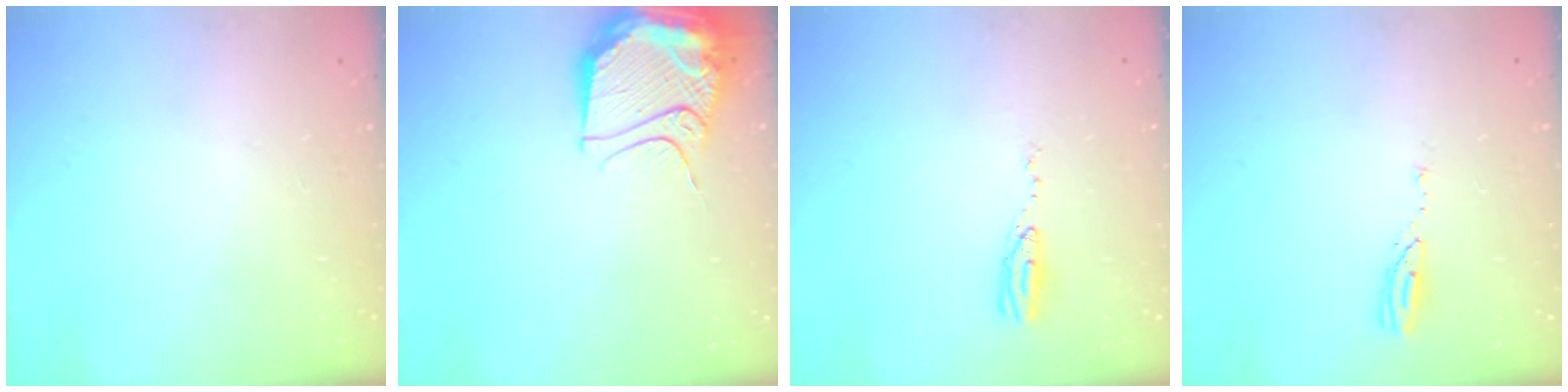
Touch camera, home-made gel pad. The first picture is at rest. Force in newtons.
{"total": 14.2, "press": 14.2, "slide": 1.4}
{"total": 5.0, "press": 4.7, "slide": 1.5}
{"total": 3.6, "press": 3.6, "slide": 0.3}